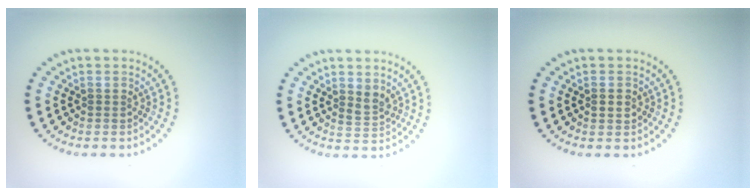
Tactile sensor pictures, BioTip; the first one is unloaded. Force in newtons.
{"total": 1.5, "press": 1.2, "slide": 0.8}
{"total": 1.0, "press": 1.0, "slide": 0.1}